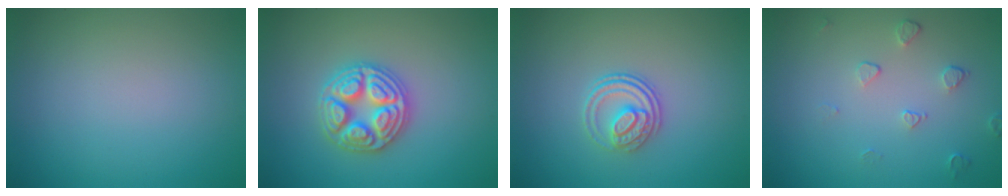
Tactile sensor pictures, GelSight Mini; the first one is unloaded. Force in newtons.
{"total": 4.7, "press": 4.7, "slide": 0.5}
{"total": 2.5, "press": 2.0, "slide": 1.5}
{"total": 1.5, "press": 0.9, "slide": 1.1}